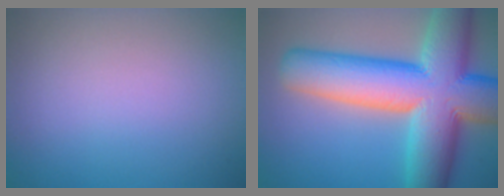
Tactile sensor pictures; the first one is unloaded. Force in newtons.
{"total": 15.9, "press": 15.9, "slide": 0.7}